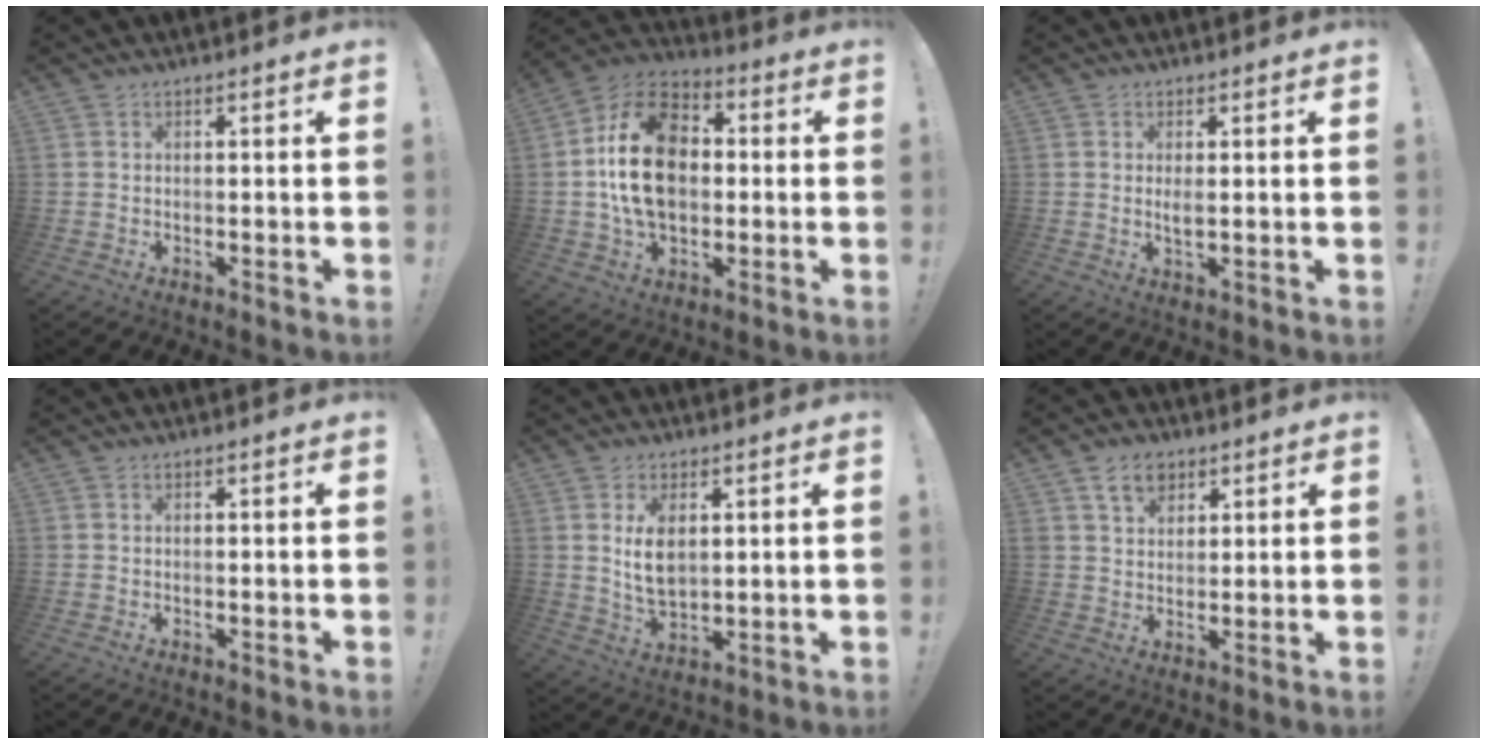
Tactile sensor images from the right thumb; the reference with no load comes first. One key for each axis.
{"total": 21.0, "fx": 1.0, "fy": 14.8, "fz": 14.9, "tx": -0.255, "ty": 0.016, "tz": 0.020}
{"total": 2.2, "fx": 0.3, "fy": 0.6, "fz": 2.1, "tx": -0.023, "ty": -0.007, "tz": 0.001}
{"total": 0.0}
{"total": 8.2, "fx": 2.6, "fy": 4.8, "fz": 6.2, "tx": -0.096, "ty": -0.014, "tz": 0.043}
{"total": 7.1, "fx": 4.2, "fy": 4.9, "fz": 3.0, "tx": -0.053, "ty": -0.010, "tz": 0.080}